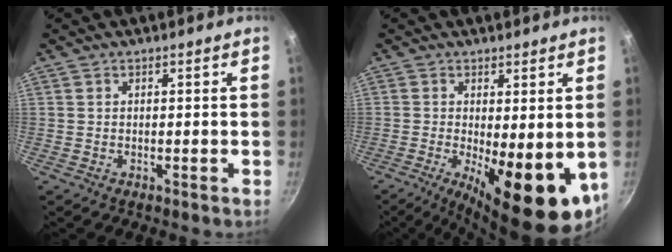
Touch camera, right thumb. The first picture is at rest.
{"total": 14.6, "force": [-2.8, 5.2, 13.4], "torque": [-0.172, -0.016, -0.029]}